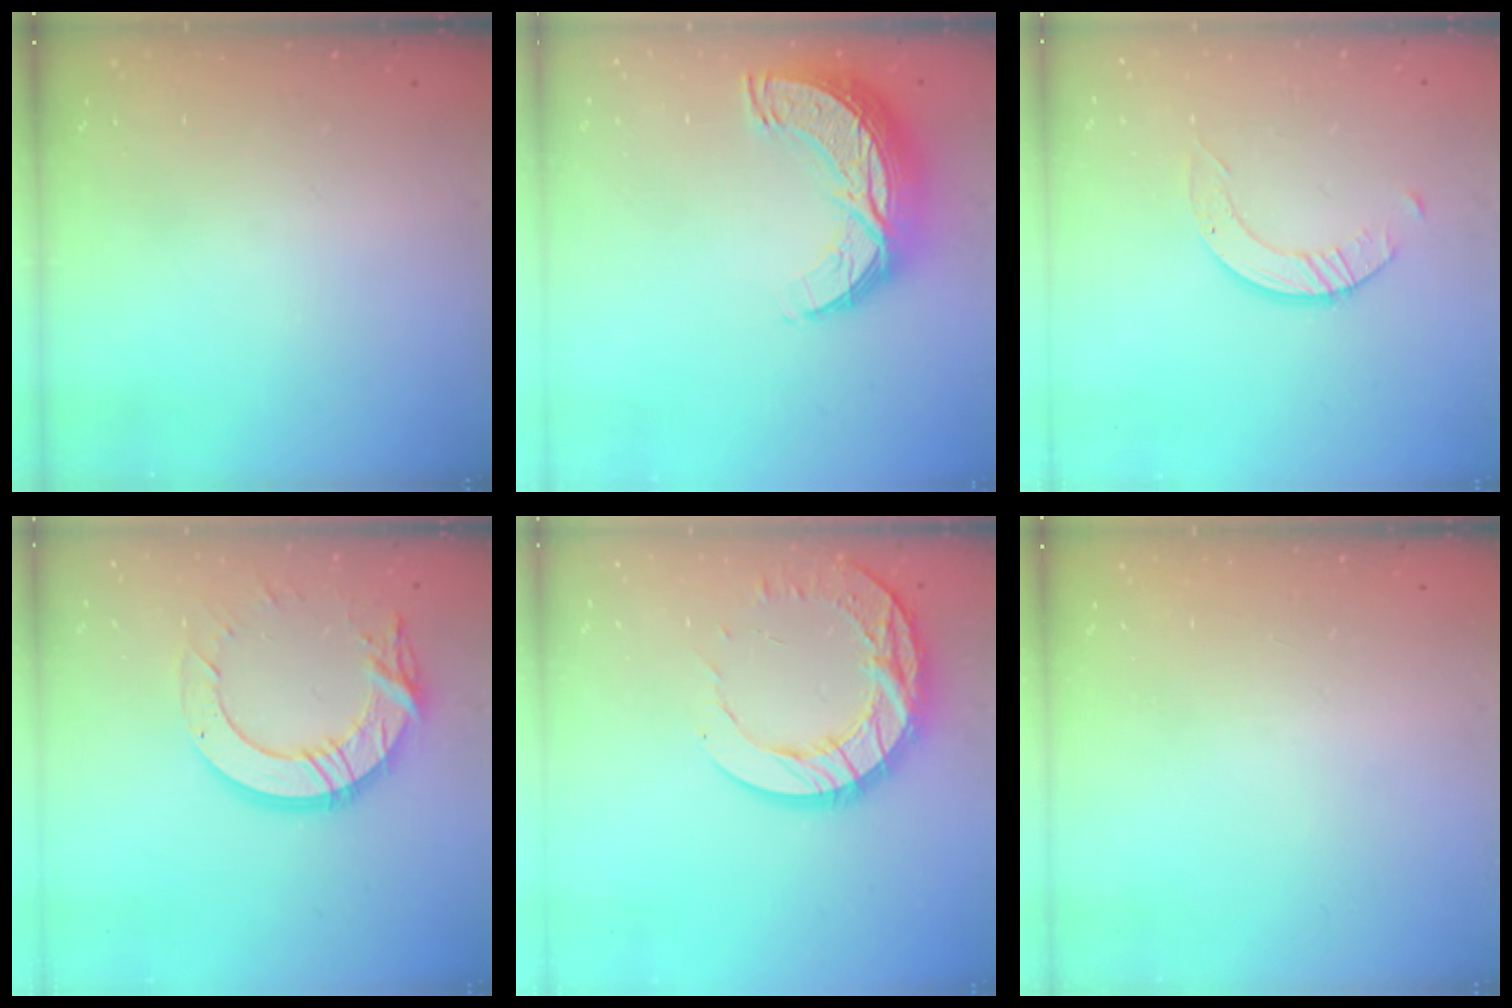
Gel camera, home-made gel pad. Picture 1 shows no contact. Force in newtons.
{"total": 12.4, "press": 12.4, "slide": 0.9}
{"total": 2.4, "press": 2.4, "slide": 0.3}
{"total": 15.4, "press": 15.3, "slide": 1.3}
{"total": 17.2, "press": 17.1, "slide": 1.5}
{"total": 0.0}